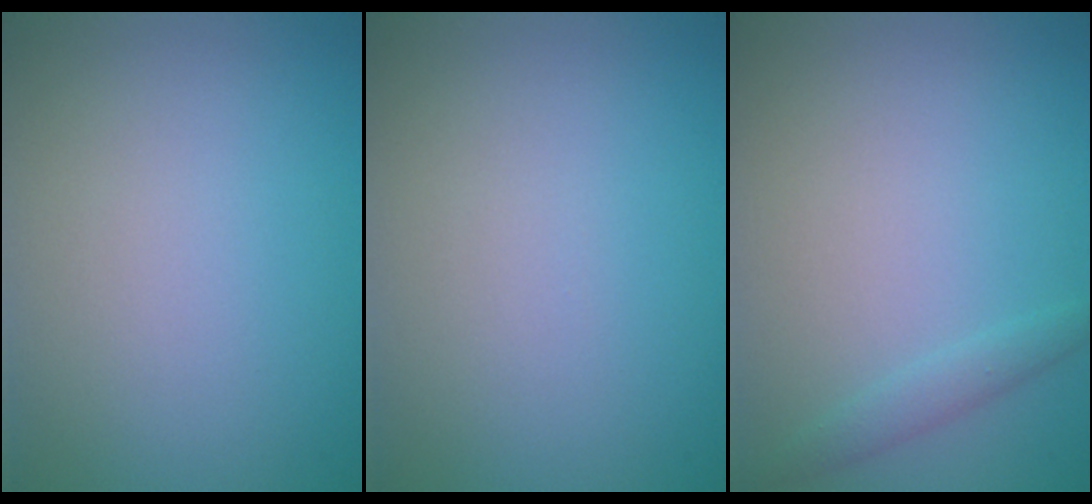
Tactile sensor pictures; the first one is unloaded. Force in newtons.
{"total": 0.0}
{"total": 1.3, "press": 1.3, "slide": 0.1}